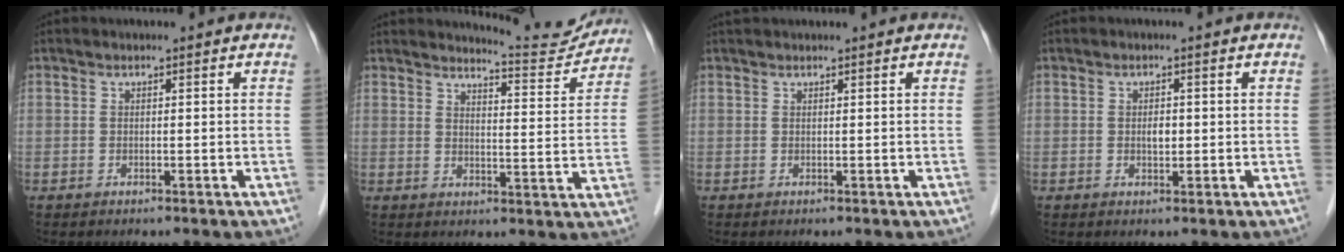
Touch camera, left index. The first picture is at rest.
{"total": 8.0, "force": [8.0, -0.1, -0.3], "torque": [-0.003, -0.029, 0.098]}
{"total": 1.4, "force": [1.3, 0.1, 0.5], "torque": [-0.007, 0.022, 0.026]}
{"total": 1.5, "force": [-0.2, 0.8, 1.3], "torque": [-0.021, -0.004, -0.003]}